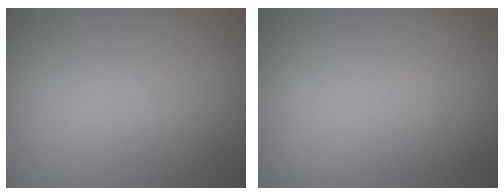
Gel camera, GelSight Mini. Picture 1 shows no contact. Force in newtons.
{"total": 0.0}